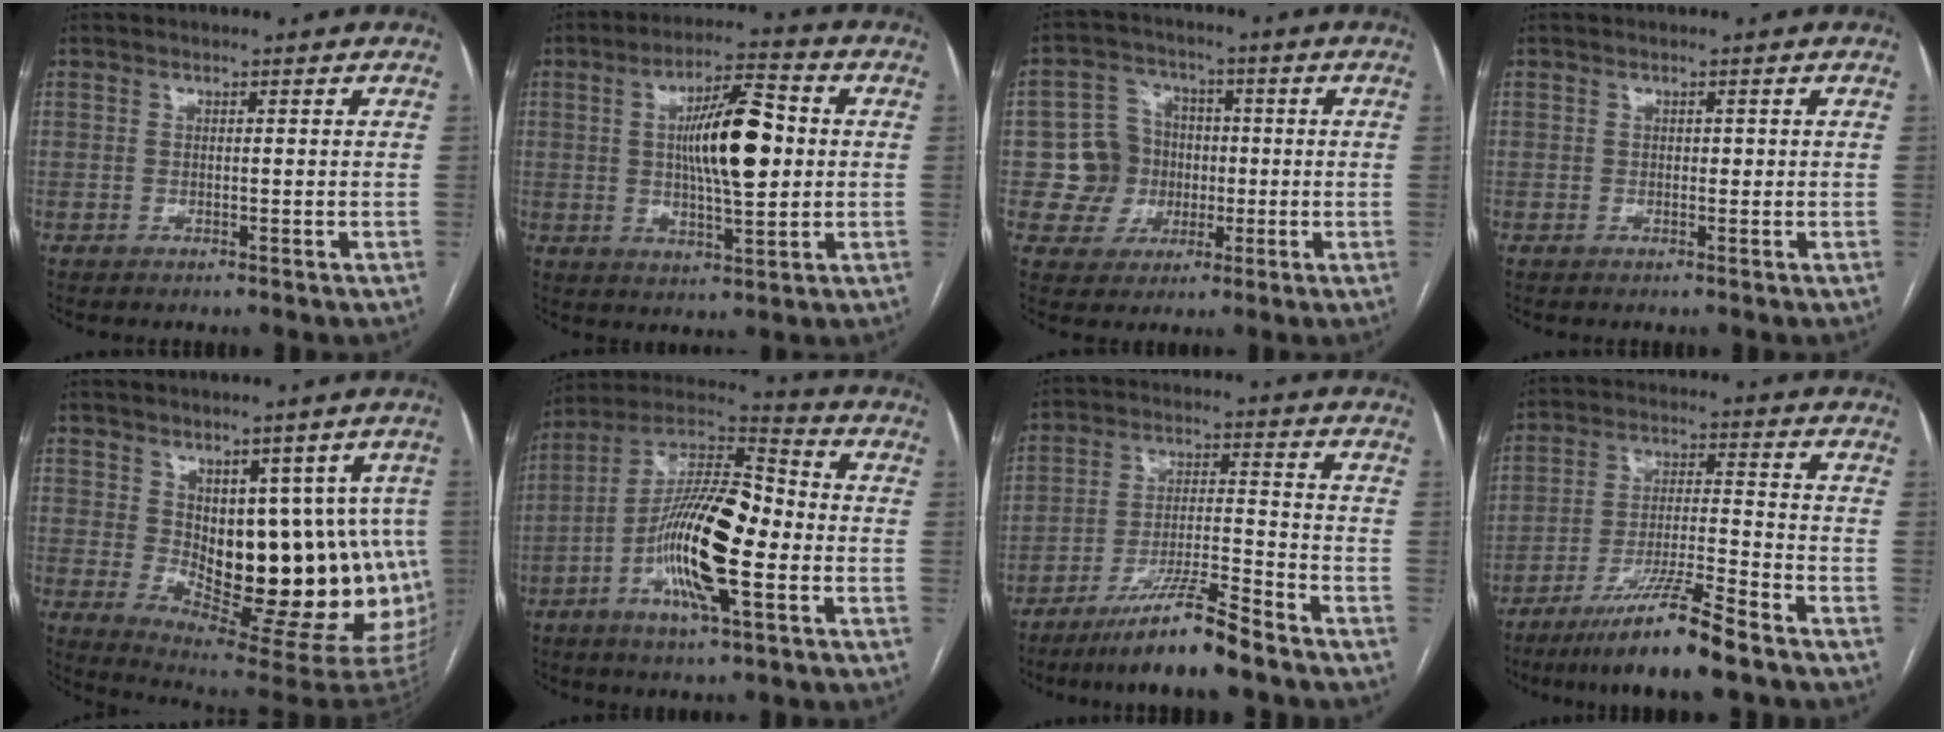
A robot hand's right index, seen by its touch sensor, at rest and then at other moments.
{"total": 12.3, "force": [1.3, 2.9, 11.8], "torque": [-0.203, 0.014, 0.019]}
{"total": 8.1, "force": [-0.7, 8.0, 1.3], "torque": [-0.025, 0.031, -0.005]}
{"total": 0.8, "force": [0.1, 0.6, 0.5], "torque": [-0.005, 0.003, 0.001]}
{"total": 17.3, "force": [0.5, 7.9, 15.4], "torque": [-0.146, -0.002, 0.028]}
{"total": 17.6, "force": [-4.0, 3.9, 16.6], "torque": [-0.314, 0.009, -0.075]}
{"total": 9.1, "force": [-7.7, 0.4, 4.8], "torque": [-0.081, 0.001, -0.138]}
{"total": 10.5, "force": [-7.8, -0.2, 7.0], "torque": [-0.127, -0.025, -0.142]}